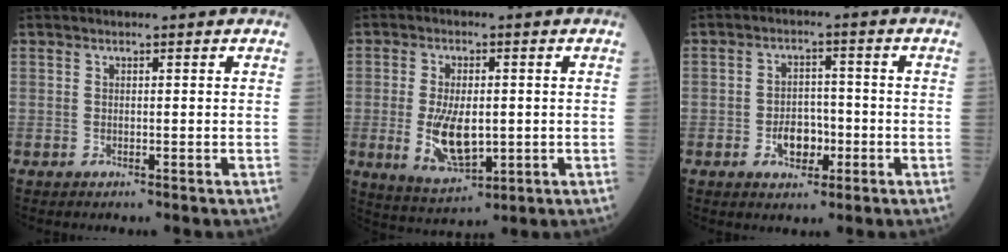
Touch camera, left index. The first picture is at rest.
{"total": 8.7, "force": [-1.1, 3.9, 7.7], "torque": [-0.156, -0.013, -0.009]}
{"total": 5.0, "force": [-1.8, 3.2, 3.3], "torque": [-0.058, 0.007, -0.028]}